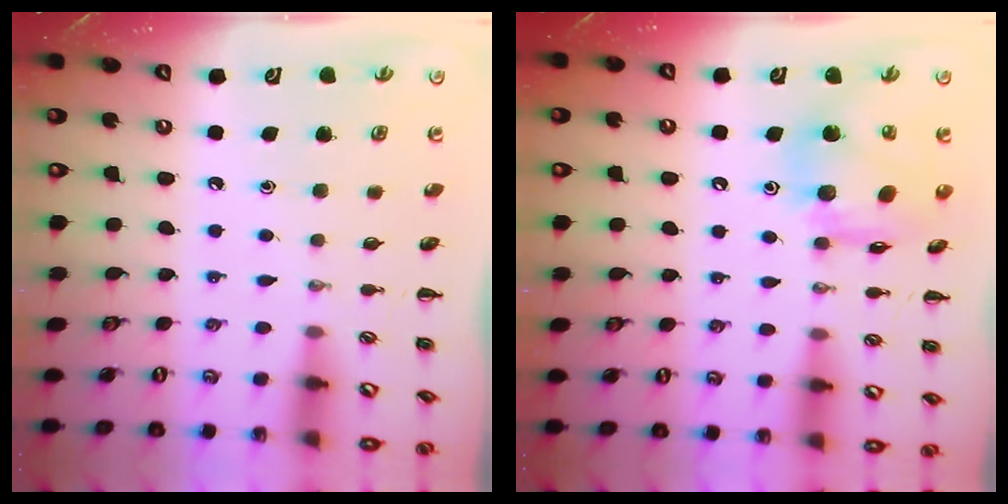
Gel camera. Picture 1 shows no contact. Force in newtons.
{"total": 14.6, "press": 14.5, "slide": 2.0}